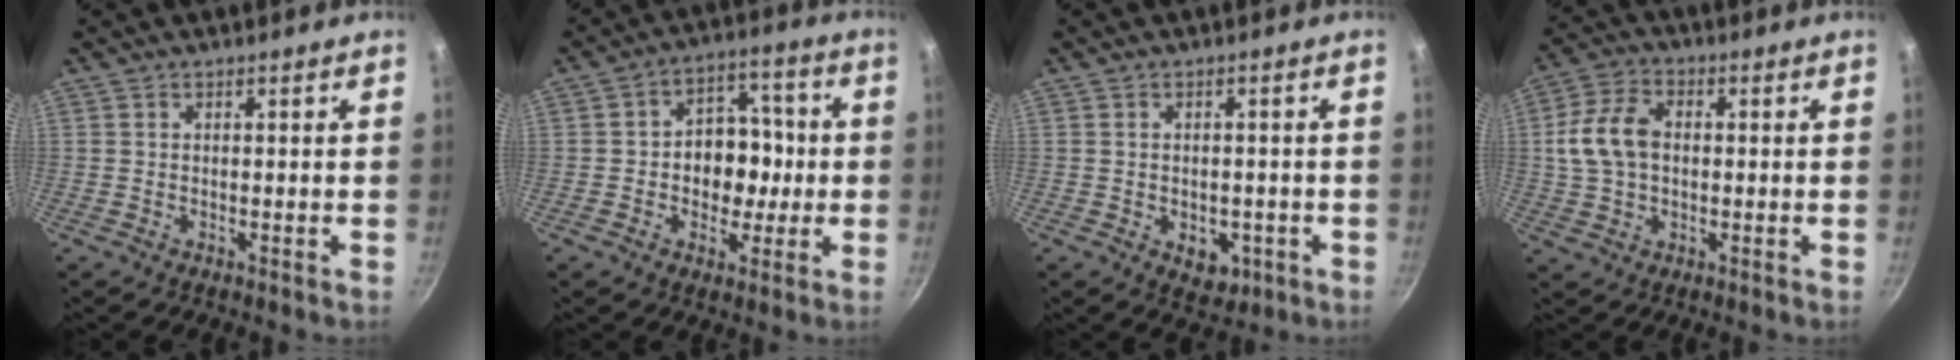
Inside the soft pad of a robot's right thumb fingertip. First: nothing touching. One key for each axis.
{"total": 10.8, "fx": -0.9, "fy": 8.5, "fz": 6.6, "tx": -0.035, "ty": 0.022, "tz": -0.024}
{"total": 5.6, "fx": -2.0, "fy": 3.9, "fz": 3.6, "tx": -0.029, "ty": 0.005, "tz": -0.017}
{"total": 10.1, "fx": 0.6, "fy": 7.0, "fz": 7.2, "tx": -0.131, "ty": 0.020, "tz": 0.006}